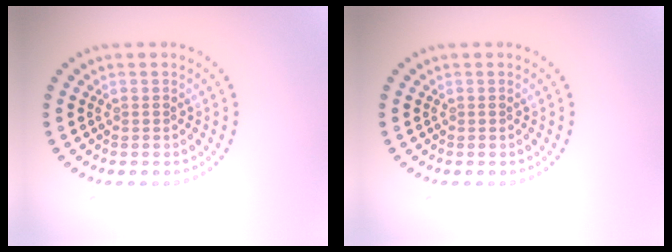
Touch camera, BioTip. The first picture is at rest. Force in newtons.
{"total": 0.0}